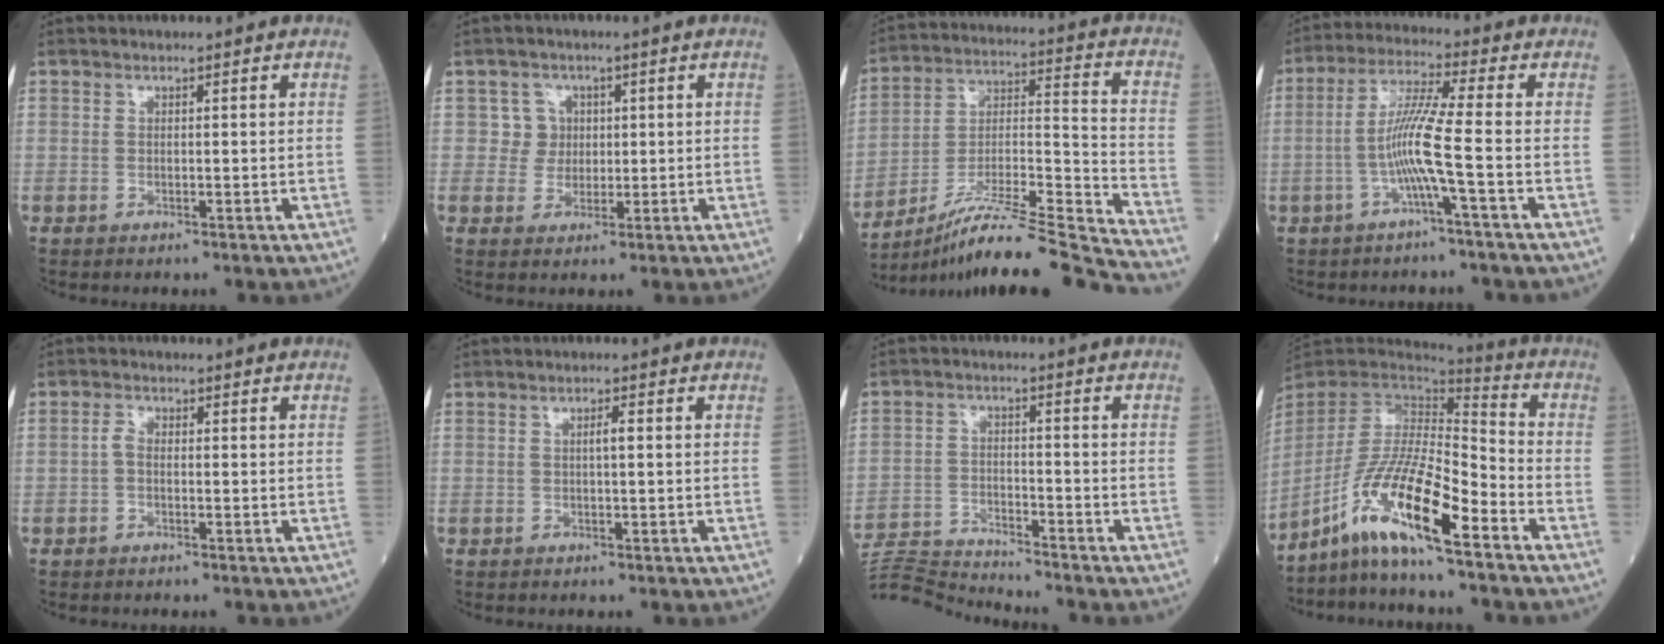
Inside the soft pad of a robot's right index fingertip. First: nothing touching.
{"total": 3.1, "force": [0.5, 3.1, -0.2], "torque": [0.014, 0.007, 0.004]}
{"total": 21.1, "force": [-18.7, -2.2, 9.5], "torque": [-0.155, -0.007, -0.321]}
{"total": 7.6, "force": [-2.1, -1.2, 7.2], "torque": [-0.145, 0.008, -0.044]}
{"total": 1.6, "force": [-0.3, 0.8, 1.3], "torque": [-0.023, 0.004, -0.008]}
{"total": 1.5, "force": [0.2, 0.1, 1.5], "torque": [-0.026, 0.003, 0.002]}
{"total": 8.0, "force": [-7.8, -1.5, -0.8], "torque": [0.005, -0.001, -0.148]}
{"total": 13.9, "force": [-9.0, 0.6, 10.6], "torque": [-0.207, -0.011, -0.171]}